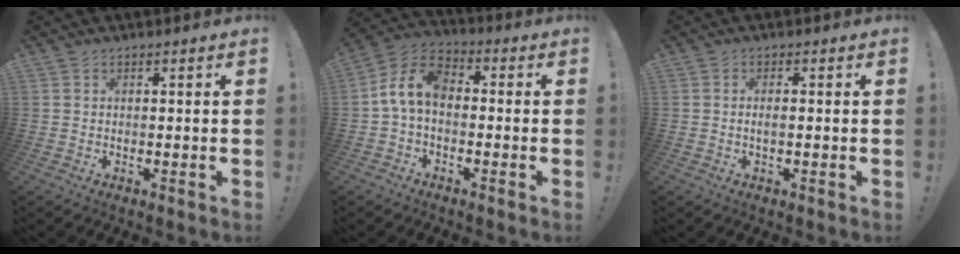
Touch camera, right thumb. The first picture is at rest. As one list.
[{"total": 9.8, "force": [-0.6, 6.3, 7.5], "torque": [-0.149, 0.019, -0.006]}, {"total": 1.7, "force": [-0.5, 0.3, 1.6], "torque": [-0.034, 0.005, -0.009]}]